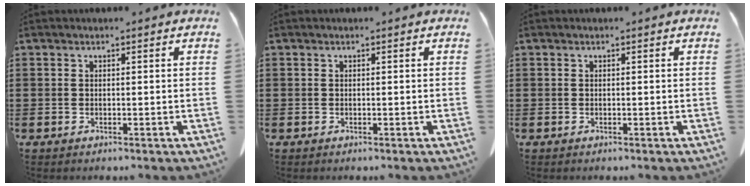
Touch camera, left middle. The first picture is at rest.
{"total": 0.0}
{"total": 0.0}